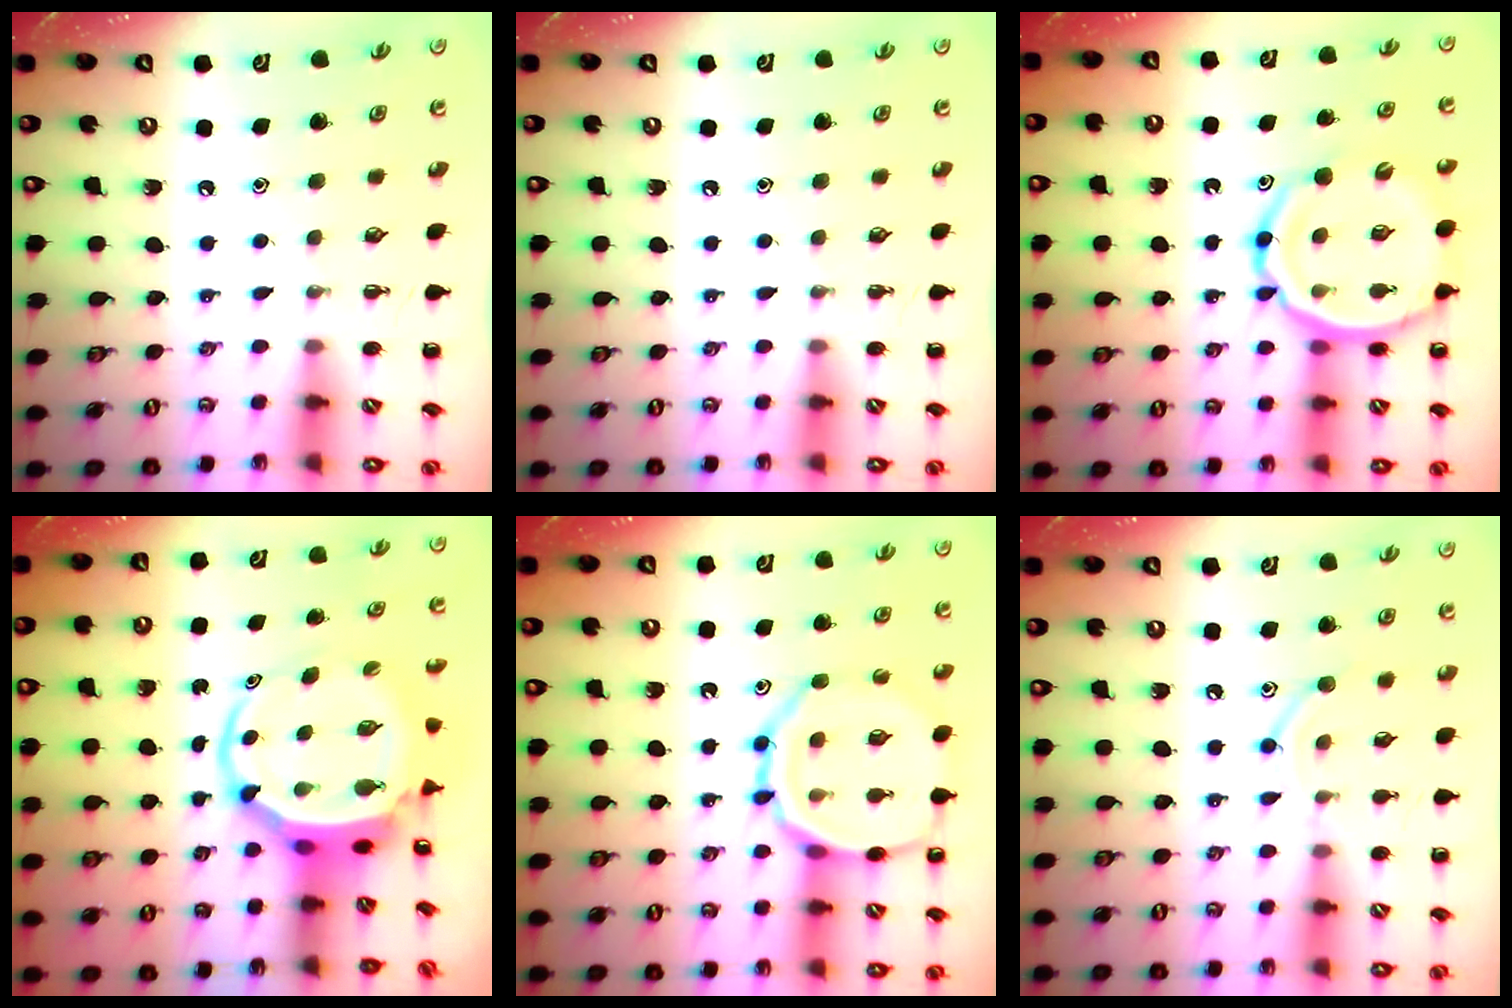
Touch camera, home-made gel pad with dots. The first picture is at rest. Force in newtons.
{"total": 0.0}
{"total": 14.4, "press": 14.0, "slide": 3.5}
{"total": 6.4, "press": 6.1, "slide": 2.0}
{"total": 14.6, "press": 14.6, "slide": 1.6}
{"total": 8.5, "press": 8.4, "slide": 1.4}